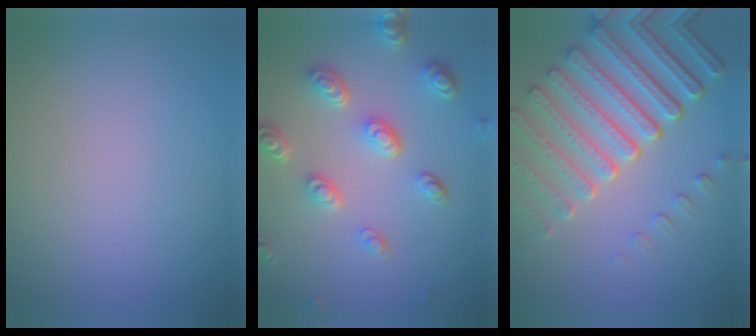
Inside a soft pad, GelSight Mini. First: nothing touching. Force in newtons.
{"total": 5.0, "press": 3.8, "slide": 3.2}
{"total": 7.9, "press": 5.8, "slide": 5.4}